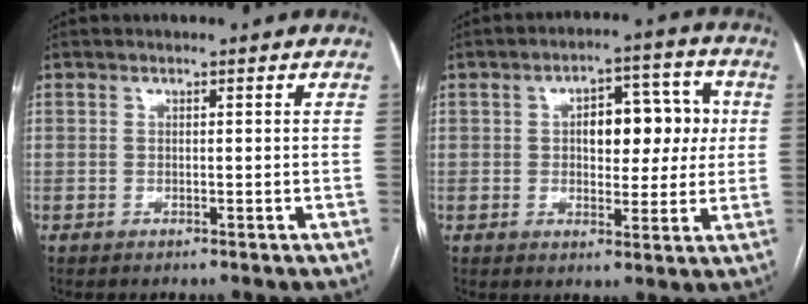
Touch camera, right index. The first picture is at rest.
{"total": 9.6, "force": [1.3, 4.8, 8.2], "torque": [-0.108, 0.030, 0.023]}